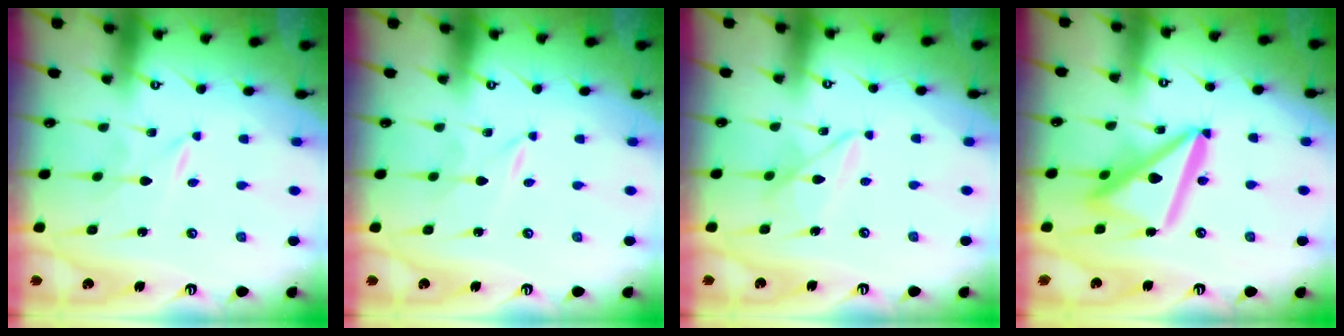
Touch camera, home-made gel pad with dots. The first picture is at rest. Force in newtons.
{"total": 0.0}
{"total": 7.9, "press": 7.9, "slide": 0.4}
{"total": 16.8, "press": 16.7, "slide": 1.8}